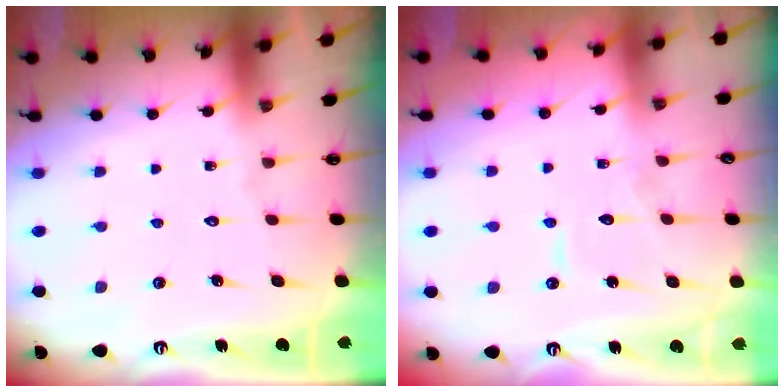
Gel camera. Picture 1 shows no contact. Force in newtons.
{"total": 6.4, "press": 6.4, "slide": 0.5}